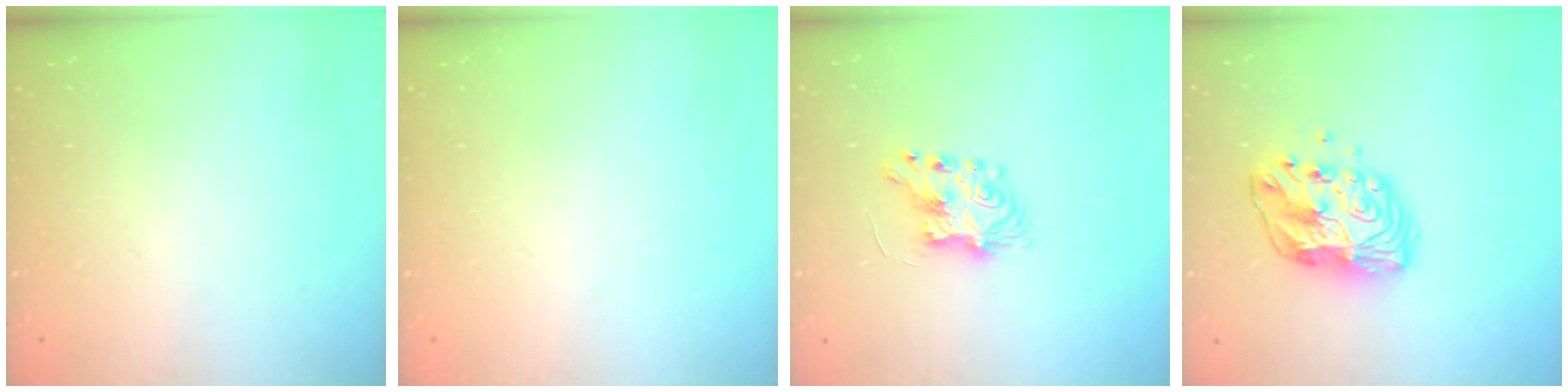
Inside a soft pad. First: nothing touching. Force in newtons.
{"total": 0.0}
{"total": 7.5, "press": 7.5, "slide": 0.2}
{"total": 11.9, "press": 11.9, "slide": 0.8}